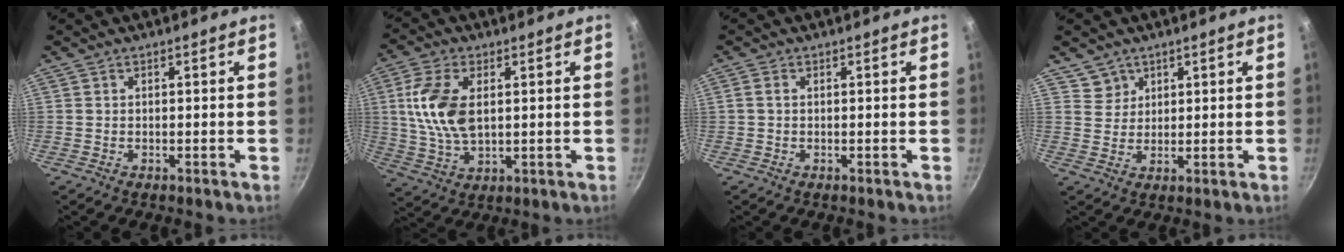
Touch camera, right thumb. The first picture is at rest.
{"total": 11.6, "force": [2.0, 6.5, 9.4], "torque": [-0.183, -0.005, 0.040]}
{"total": 1.2, "force": [0.1, 0.9, 0.8], "torque": [-0.018, 0.004, 0.000]}
{"total": 3.7, "force": [2.3, 2.8, 0.0], "torque": [0.023, 0.000, 0.043]}